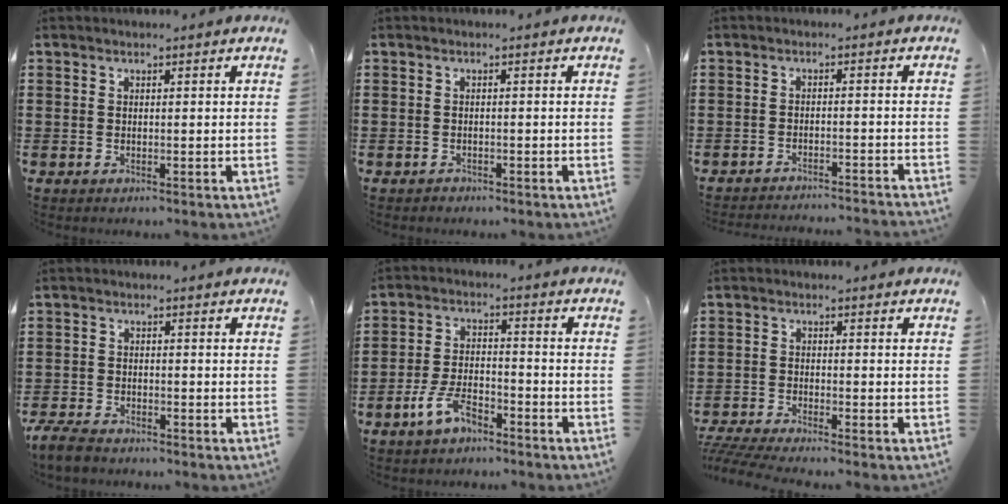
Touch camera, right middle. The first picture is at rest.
{"total": 0.9, "force": [-0.8, 0.4, 0.0], "torque": [-0.001, 0.003, -0.018]}
{"total": 2.5, "force": [-2.5, -0.3, 0.1], "torque": [-0.006, -0.001, -0.052]}
{"total": 3.3, "force": [-3.0, 0.9, 1.0], "torque": [-0.039, -0.006, -0.066]}
{"total": 6.0, "force": [-4.2, 2.2, 3.6], "torque": [-0.078, 0.008, -0.081]}
{"total": 3.4, "force": [-3.3, -0.1, 1.1], "torque": [-0.041, -0.013, -0.072]}